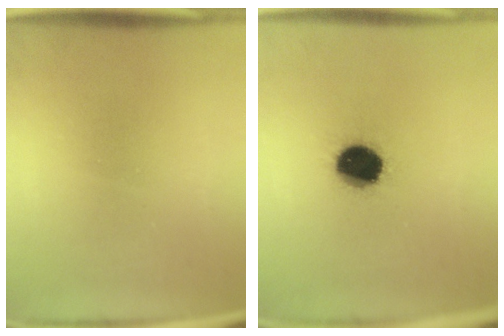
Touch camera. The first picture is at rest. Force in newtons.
{"total": 12.8}